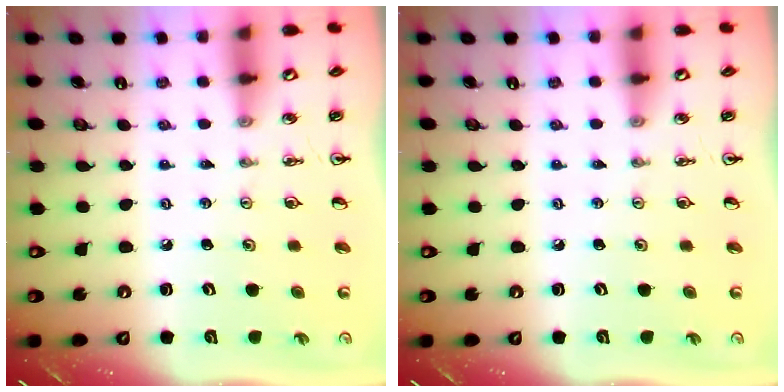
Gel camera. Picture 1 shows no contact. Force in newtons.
{"total": 0.0}